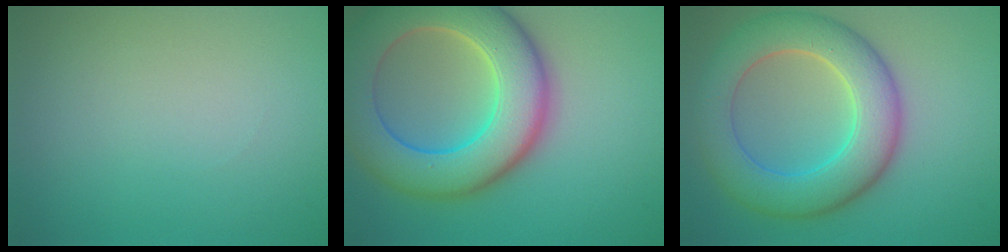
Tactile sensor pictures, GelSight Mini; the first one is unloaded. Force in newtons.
{"total": 11.3, "press": 11.3, "slide": 0.5}
{"total": 8.4, "press": 8.4, "slide": 0.3}